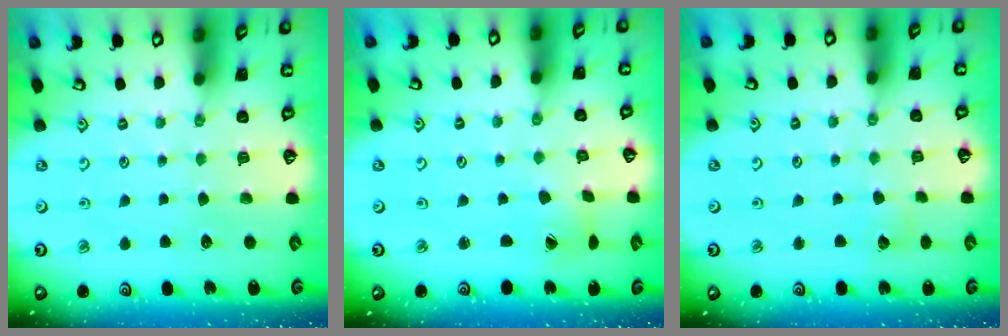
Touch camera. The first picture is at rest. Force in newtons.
{"total": 2.6, "press": 2.6, "slide": 0.3}
{"total": 3.0, "press": 3.0, "slide": 0.3}